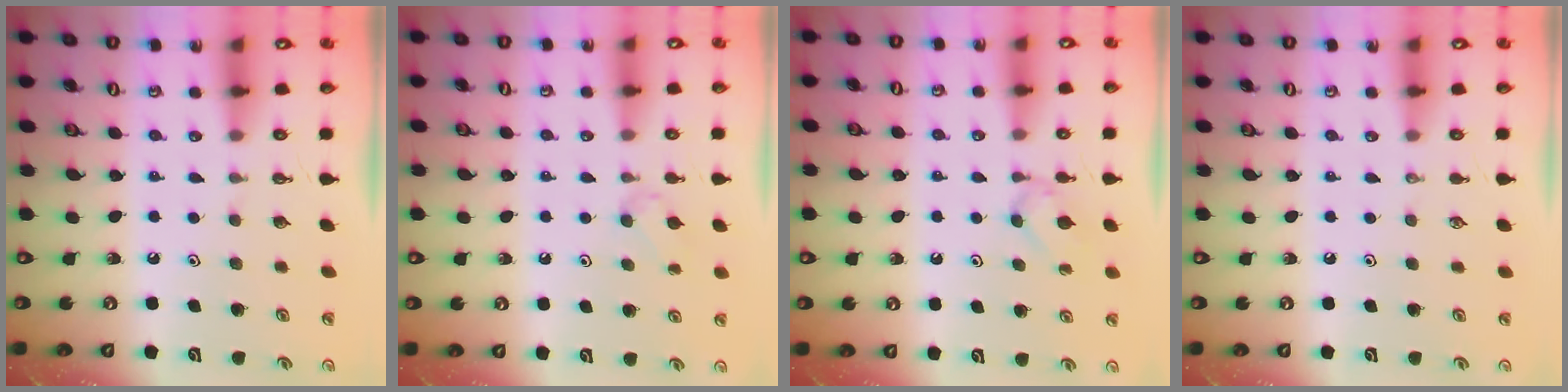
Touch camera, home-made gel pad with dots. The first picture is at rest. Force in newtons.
{"total": 2.7, "press": 2.6, "slide": 0.6}
{"total": 3.4, "press": 3.3, "slide": 0.7}
{"total": 0.0}